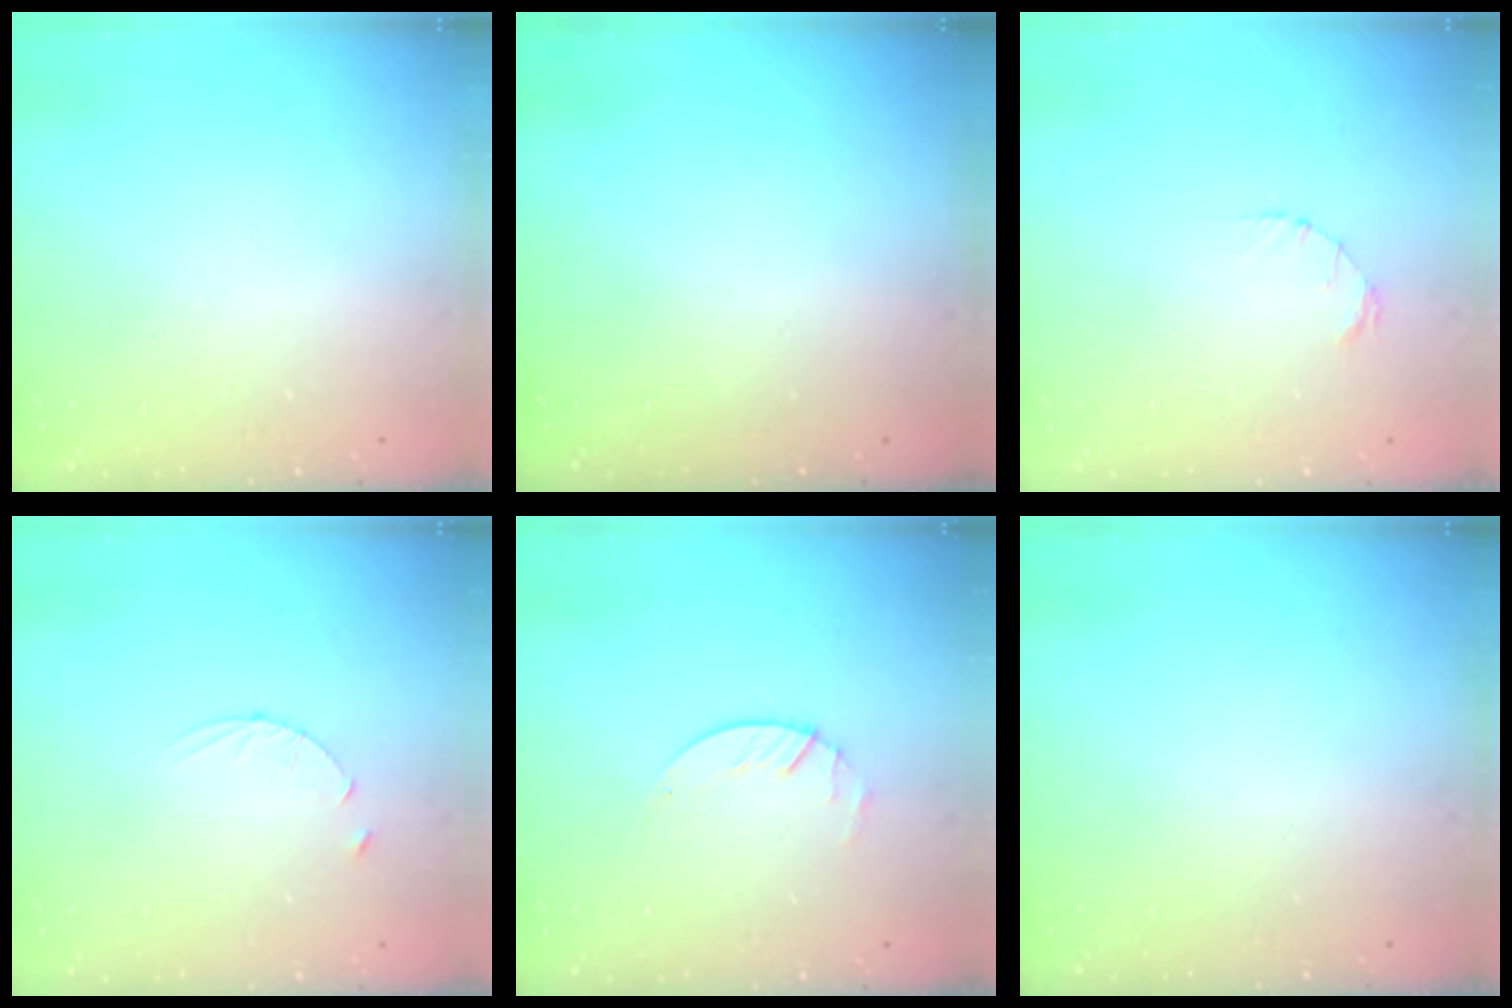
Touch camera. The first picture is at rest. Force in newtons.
{"total": 0.0}
{"total": 1.4, "press": 1.4, "slide": 0.2}
{"total": 3.0, "press": 2.9, "slide": 0.4}
{"total": 1.7, "press": 1.6, "slide": 0.2}
{"total": 0.0}